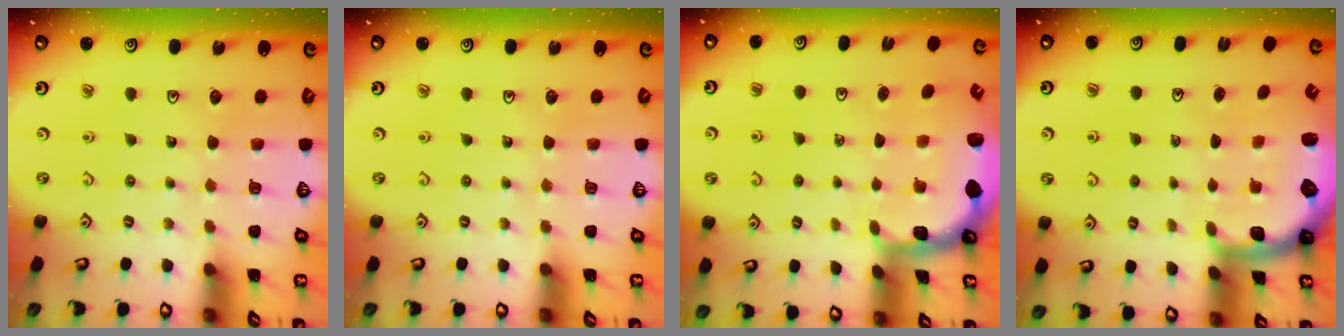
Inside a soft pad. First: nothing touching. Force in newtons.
{"total": 0.0}
{"total": 2.3, "press": 2.0, "slide": 1.0}
{"total": 1.7, "press": 1.6, "slide": 0.4}